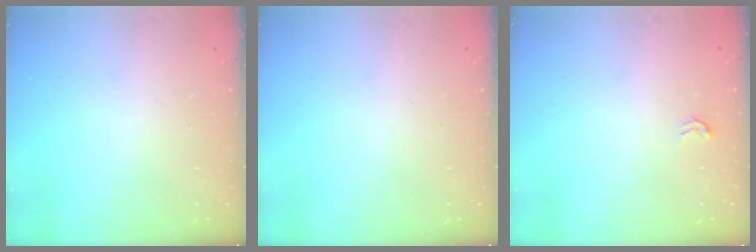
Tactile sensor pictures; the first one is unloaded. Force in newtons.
{"total": 0.0}
{"total": 2.5, "press": 2.5, "slide": 0.5}